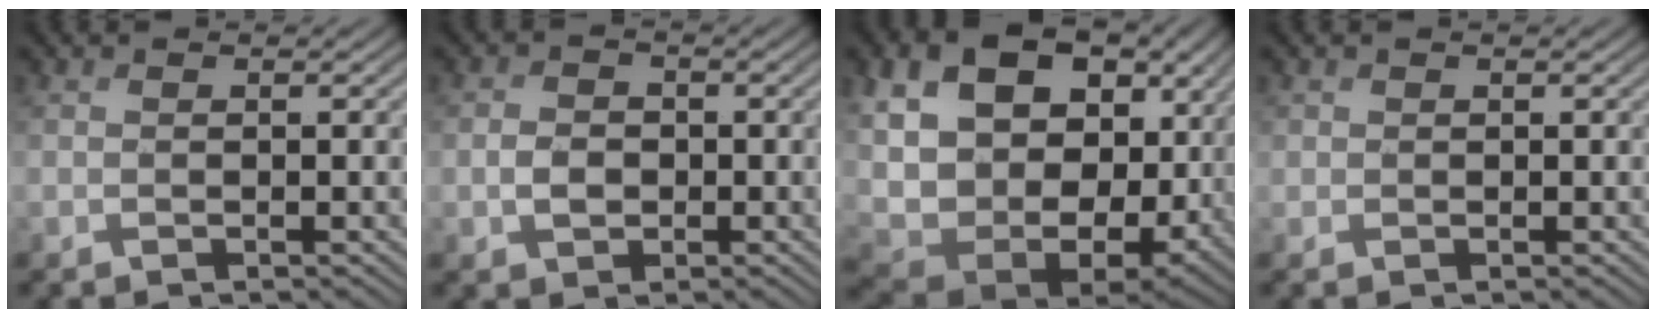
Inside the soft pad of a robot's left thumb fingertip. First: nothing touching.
{"total": 2.6, "force": [-0.9, 2.2, 1.2], "torque": [-0.025, -0.006, -0.023]}
{"total": 18.3, "force": [3.0, 13.2, 12.4], "torque": [-0.248, -0.023, 0.095]}
{"total": 0.6, "force": [0.2, 0.3, -0.4], "torque": [0.008, -0.004, 0.007]}